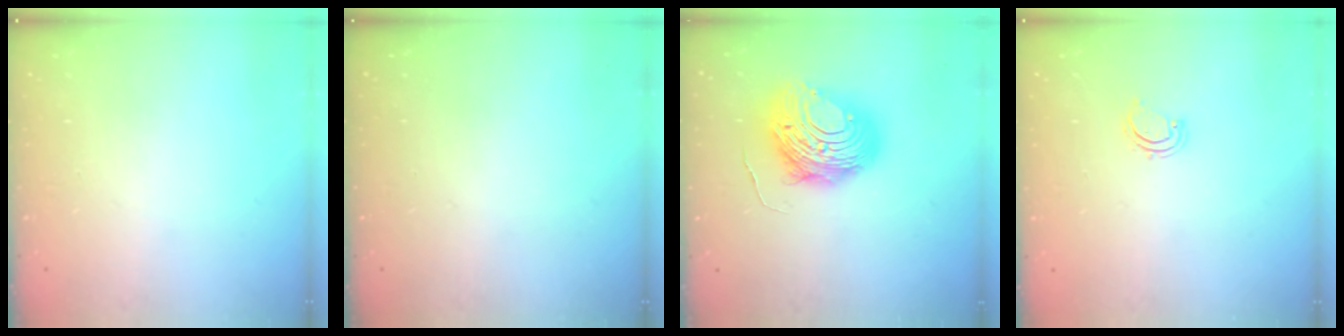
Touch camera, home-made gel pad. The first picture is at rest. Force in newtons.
{"total": 0.0}
{"total": 13.6, "press": 13.5, "slide": 1.3}
{"total": 2.5, "press": 2.5, "slide": 0.3}